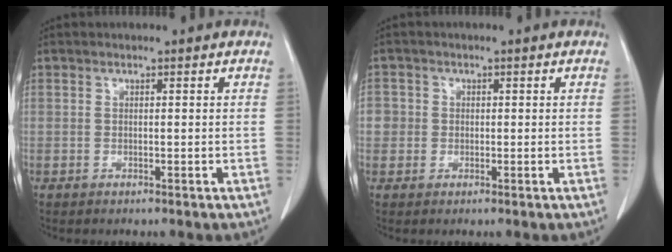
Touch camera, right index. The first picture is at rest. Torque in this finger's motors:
{"motor_torque": [0.02, -0.02, 0.00, 0.01]}